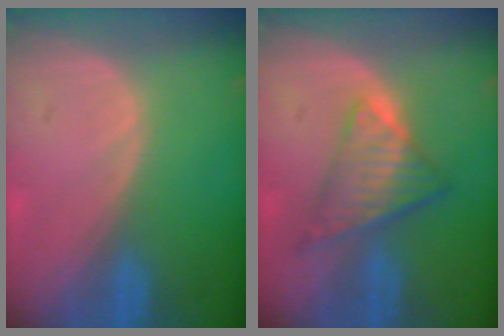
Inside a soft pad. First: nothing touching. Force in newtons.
{"total": 7.5, "press": 6.3, "slide": 4.0}